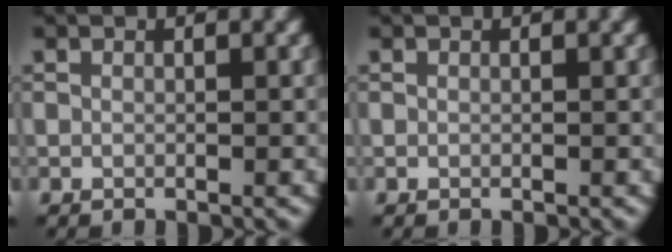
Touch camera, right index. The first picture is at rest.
{"total": 0.0}